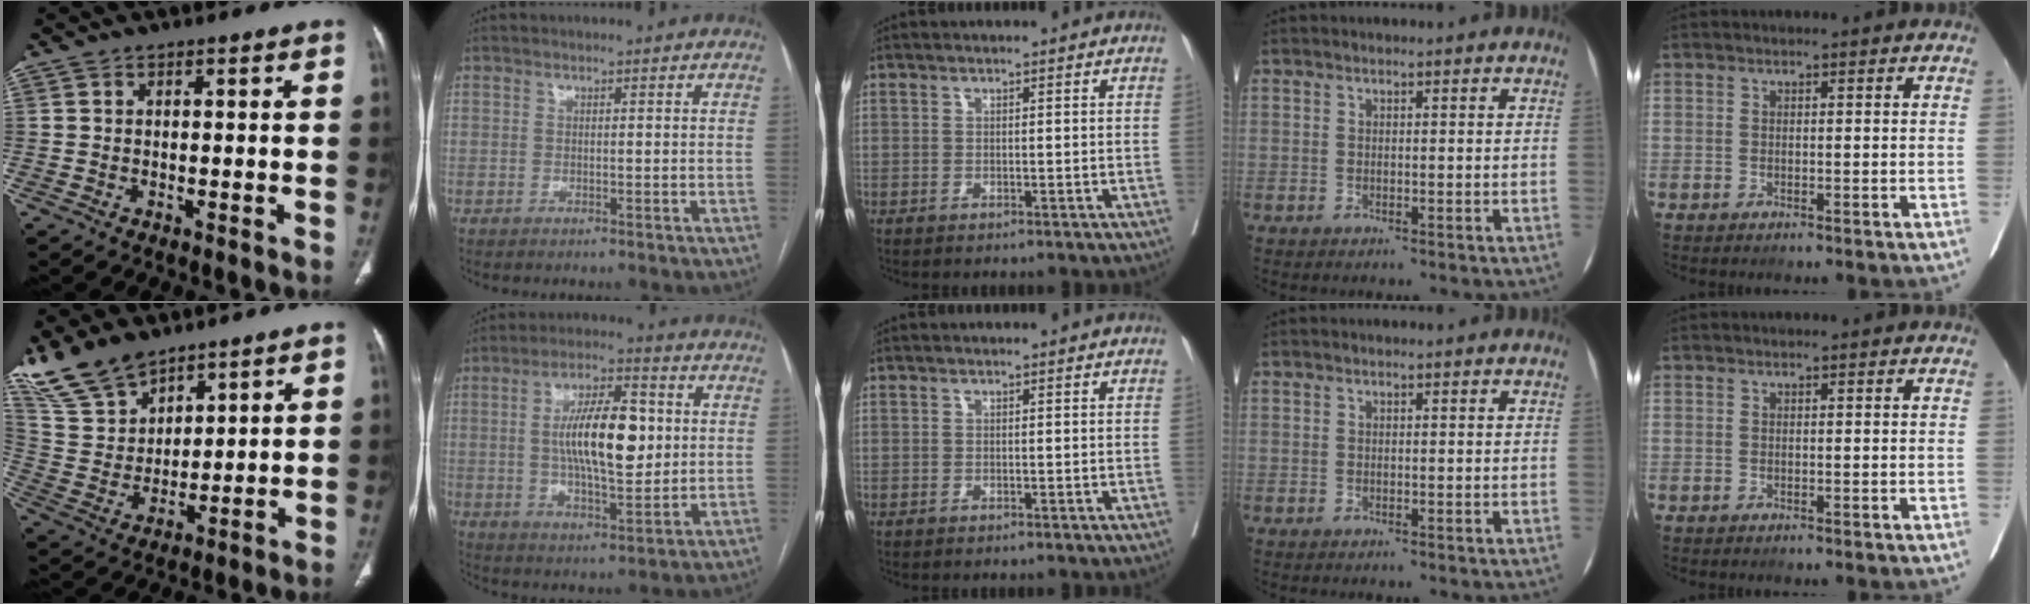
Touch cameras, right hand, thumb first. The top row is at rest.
{"thumb": {"total": 12.3, "force": [9.7, 6.2, 4.3], "torque": [-0.073, -0.040, 0.207]}, "index": {"total": 13.4, "force": [1.4, 4.4, 12.5], "torque": [-0.221, 0.011, 0.024]}}